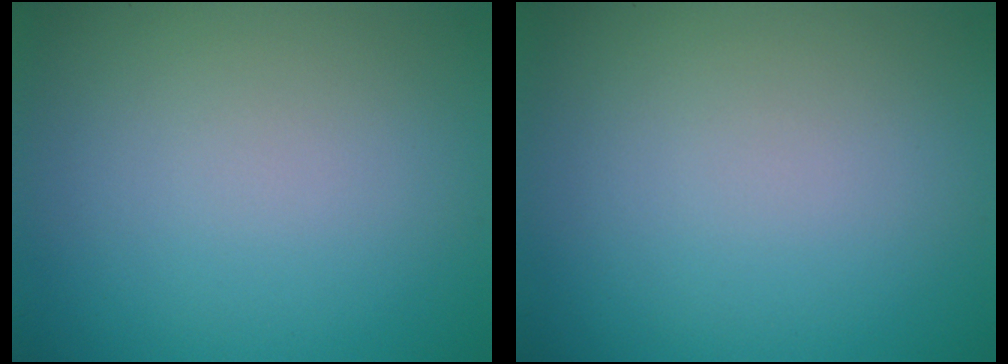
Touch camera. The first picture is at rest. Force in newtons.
{"total": 0.0}